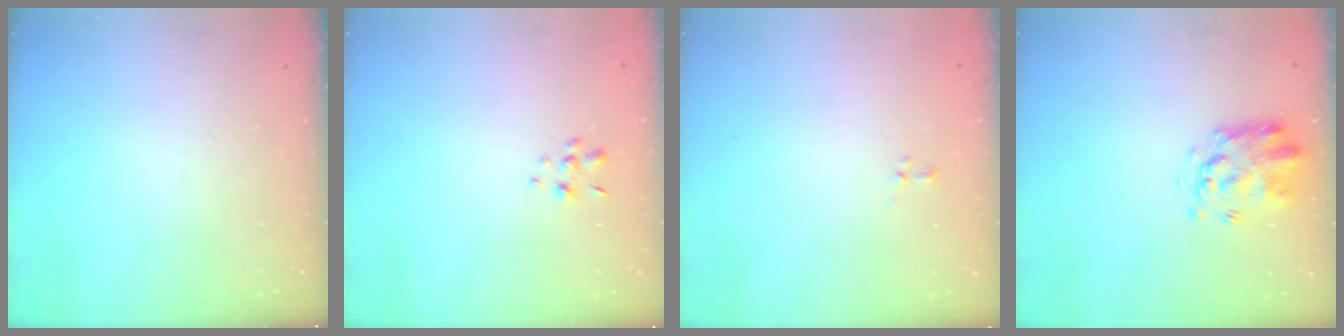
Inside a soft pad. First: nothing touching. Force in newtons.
{"total": 1.3, "press": 1.2, "slide": 0.5}
{"total": 0.0}
{"total": 3.2, "press": 3.2, "slide": 0.8}